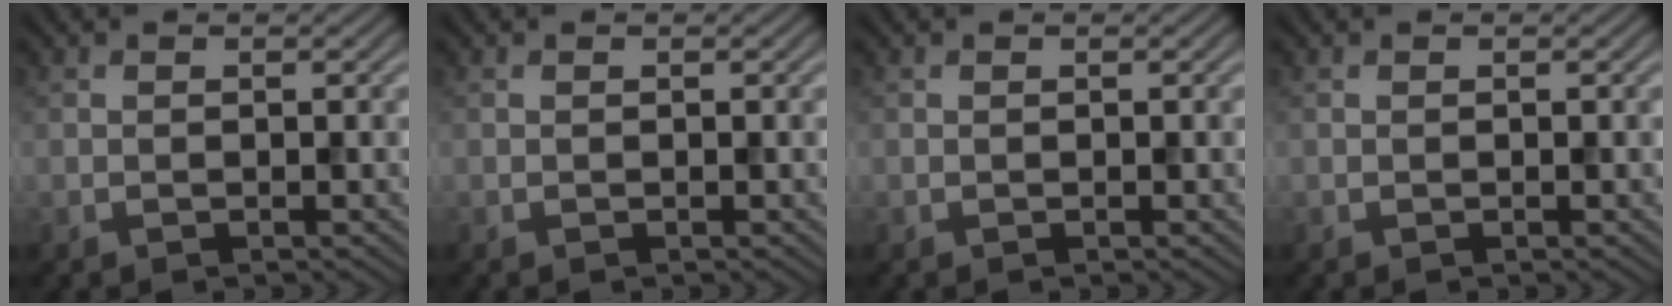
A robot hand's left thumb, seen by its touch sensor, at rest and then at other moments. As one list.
[{"total": 0.0}, {"total": 0.0}, {"total": 0.0}]